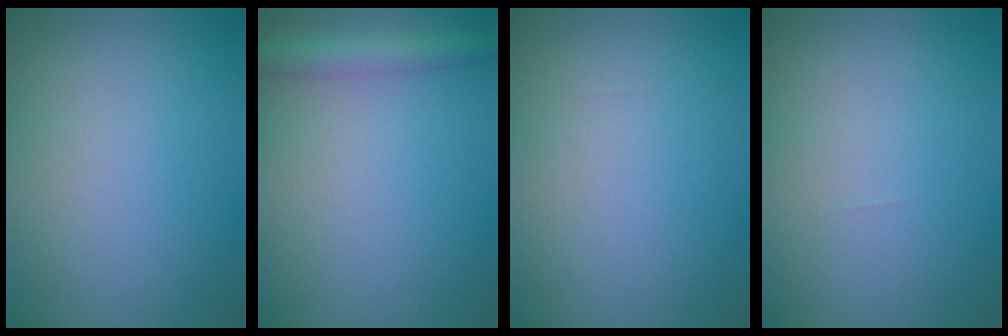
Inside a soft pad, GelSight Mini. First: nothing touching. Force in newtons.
{"total": 3.1, "press": 3.1, "slide": 0.2}
{"total": 0.0}
{"total": 0.0}